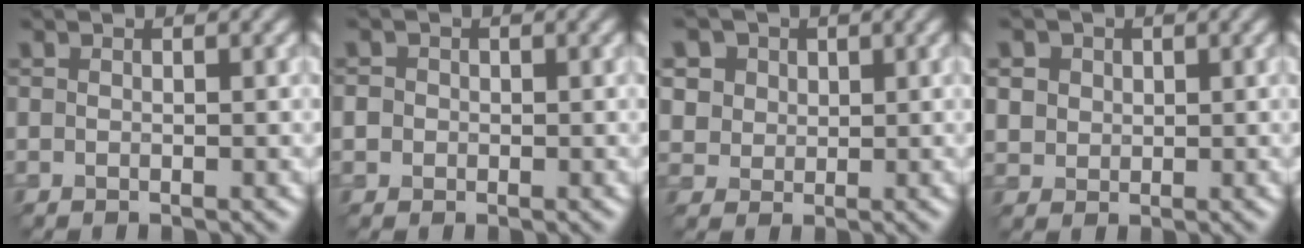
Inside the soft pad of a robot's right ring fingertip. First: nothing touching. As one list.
[{"total": 1.7, "force": [0.1, 1.5, 0.6], "torque": [-0.001, 0.005, -0.003]}, {"total": 5.9, "force": [2.9, 4.6, 2.4], "torque": [-0.063, 0.012, 0.044]}, {"total": 3.8, "force": [1.6, 3.1, 1.5], "torque": [-0.043, 0.009, 0.027]}]